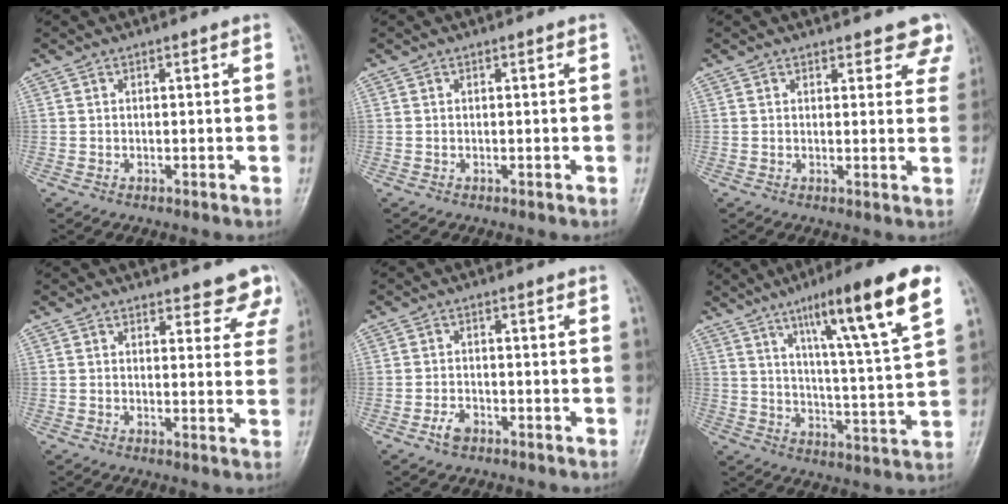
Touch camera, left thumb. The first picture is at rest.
{"total": 0.0}
{"total": 5.4, "force": [4.5, 2.4, 1.8], "torque": [0.018, -0.020, 0.038]}
{"total": 6.3, "force": [5.6, 2.5, 1.7], "torque": [0.022, -0.029, 0.048]}
{"total": 2.8, "force": [-1.7, 1.6, 1.6], "torque": [-0.030, 0.011, -0.030]}
{"total": 18.6, "force": [10.0, 1.8, 15.6], "torque": [-0.226, -0.038, 0.153]}